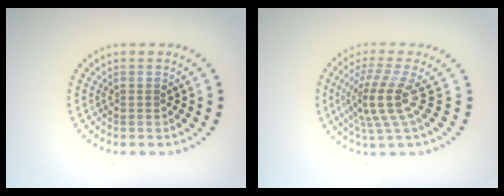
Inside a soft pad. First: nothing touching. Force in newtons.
{"total": 4.0, "press": 2.8, "slide": 2.9}